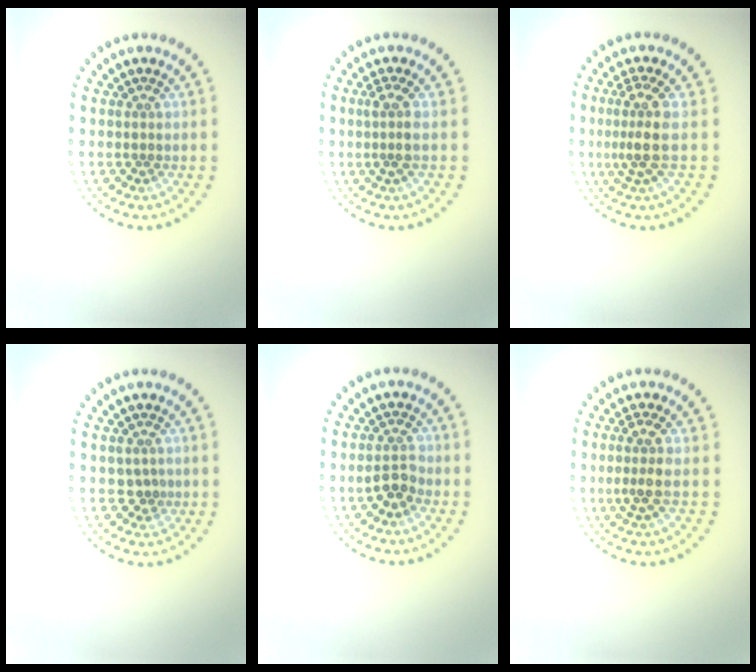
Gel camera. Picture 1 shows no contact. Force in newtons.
{"total": 1.8, "press": 1.3, "slide": 1.2}
{"total": 2.8, "press": 2.3, "slide": 1.7}
{"total": 1.3, "press": 1.2, "slide": 0.6}
{"total": 2.3, "press": 2.2, "slide": 0.5}
{"total": 2.2, "press": 1.7, "slide": 1.4}